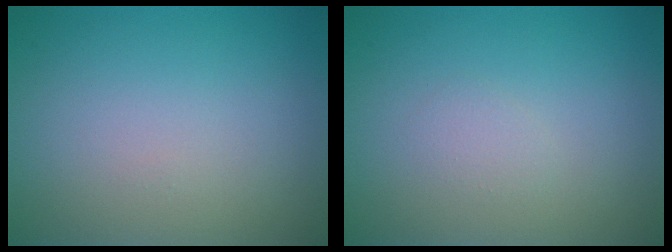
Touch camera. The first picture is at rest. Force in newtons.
{"total": 0.8, "press": 0.8, "slide": 0.1}